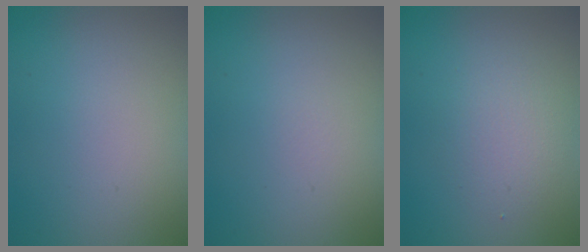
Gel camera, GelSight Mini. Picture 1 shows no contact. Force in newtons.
{"total": 0.0}
{"total": 2.3, "press": 2.3, "slide": 0.2}